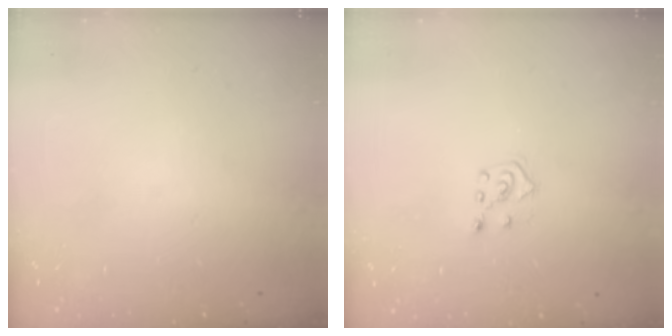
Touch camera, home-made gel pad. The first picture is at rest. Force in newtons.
{"total": 5.0, "press": 4.9, "slide": 0.8}